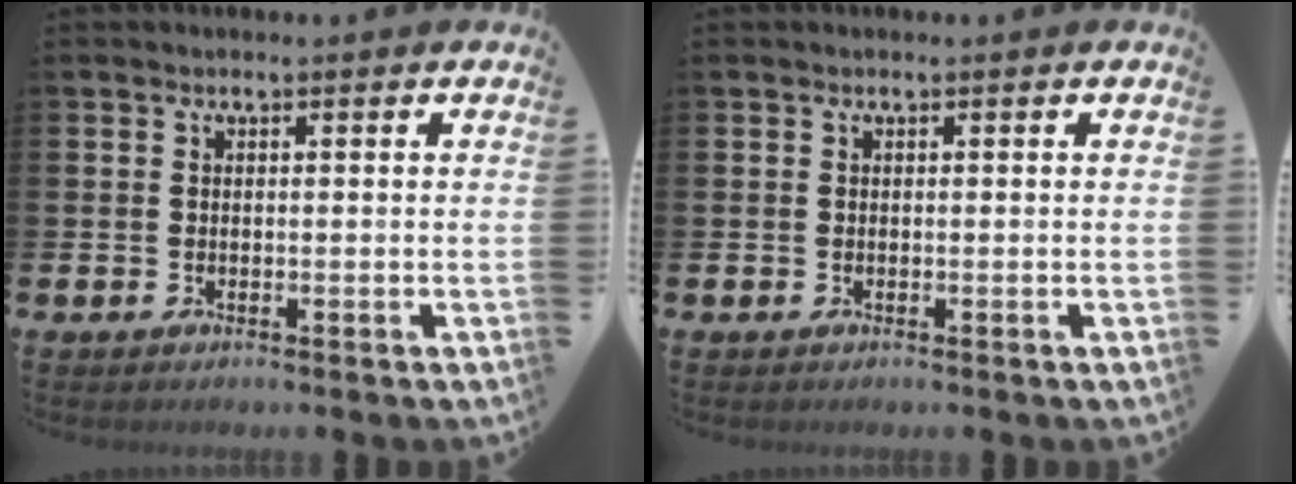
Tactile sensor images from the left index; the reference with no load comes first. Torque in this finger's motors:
{"motor_torque": [-0.11, 0.11, 0.05, 0.01]}